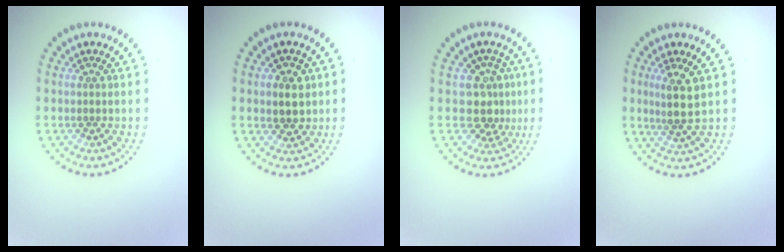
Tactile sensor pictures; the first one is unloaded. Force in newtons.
{"total": 2.7, "press": 2.7, "slide": 0.6}
{"total": 3.1, "press": 2.5, "slide": 1.9}
{"total": 2.8, "press": 2.4, "slide": 1.5}